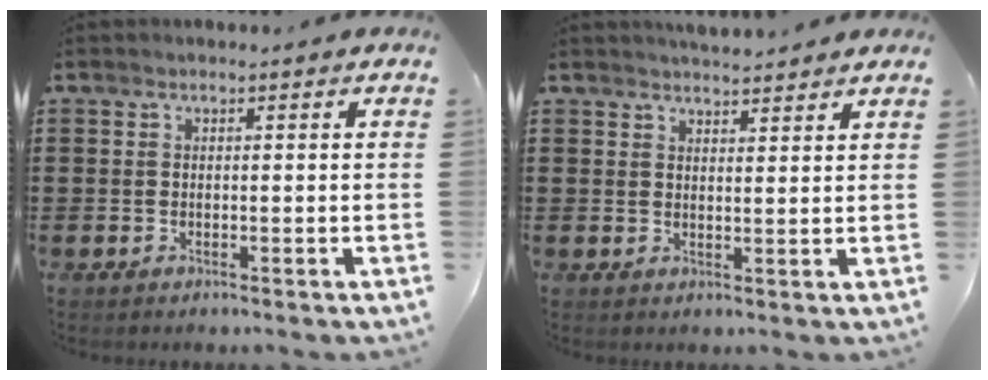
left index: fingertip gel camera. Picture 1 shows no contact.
{"total": 2.9, "force": [2.9, 0.0, 0.2], "torque": [-0.012, -0.005, 0.054]}